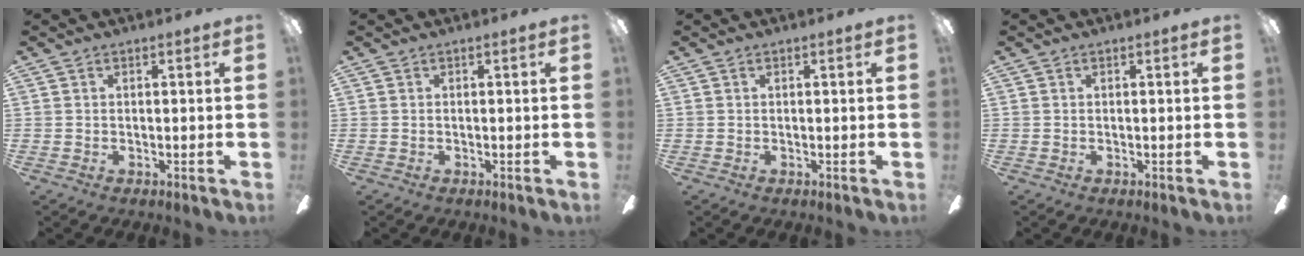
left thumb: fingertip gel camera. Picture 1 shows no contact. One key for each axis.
{"total": 0.0}
{"total": 0.0}
{"total": 0.0}